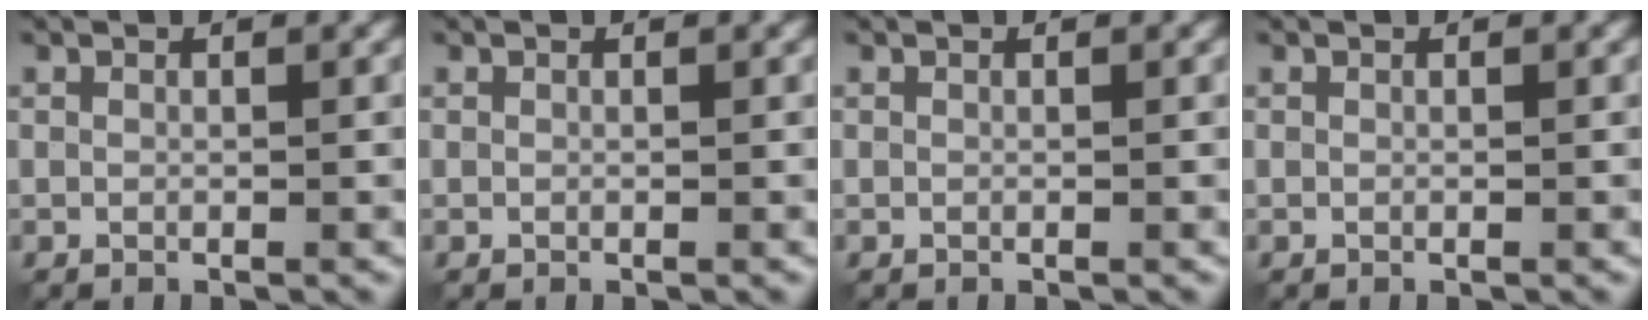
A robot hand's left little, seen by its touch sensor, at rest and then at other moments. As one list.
[{"total": 0.0}, {"total": 0.0}, {"total": 0.0}]